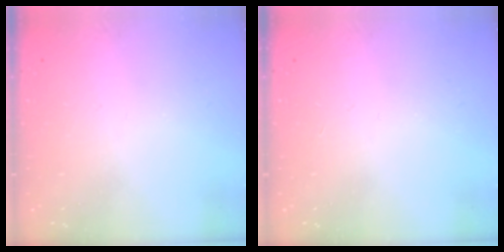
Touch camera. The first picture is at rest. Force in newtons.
{"total": 0.0}